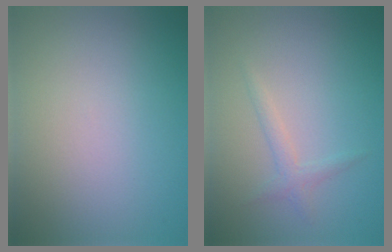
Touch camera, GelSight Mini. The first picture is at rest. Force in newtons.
{"total": 1.3, "press": 1.3, "slide": 0.0}